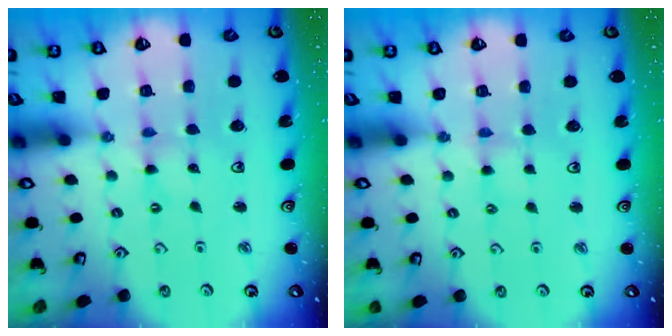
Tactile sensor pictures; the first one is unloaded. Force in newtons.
{"total": 3.3, "press": 3.3, "slide": 0.5}